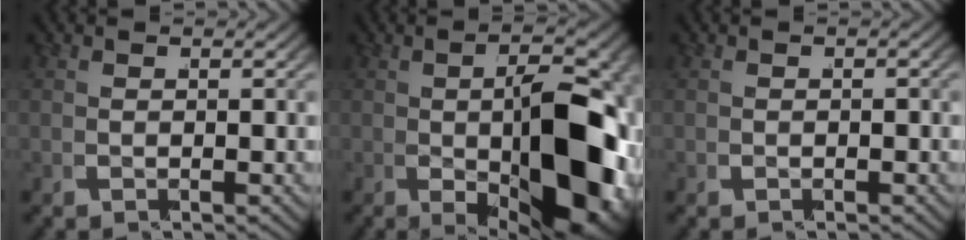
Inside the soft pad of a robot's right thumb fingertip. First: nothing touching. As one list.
[{"total": 15.8, "force": [-3.5, 7.7, 13.3], "torque": [-0.205, -0.035, -0.035]}, {"total": 0.0}]